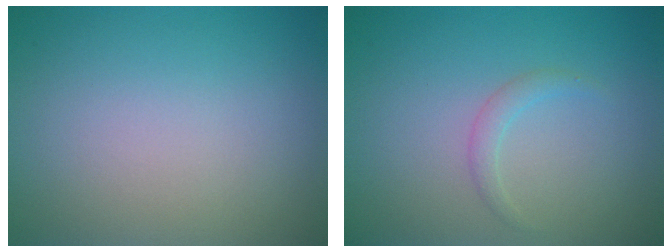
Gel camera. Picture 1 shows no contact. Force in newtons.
{"total": 1.1, "press": 1.1, "slide": 0.1}